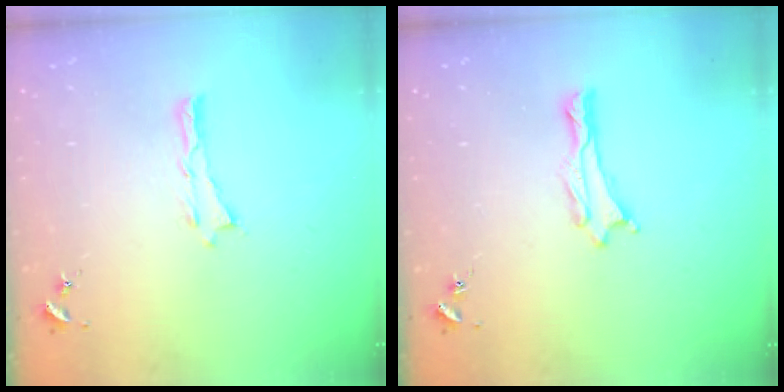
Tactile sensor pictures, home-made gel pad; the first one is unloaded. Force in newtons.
{"total": 0.0}